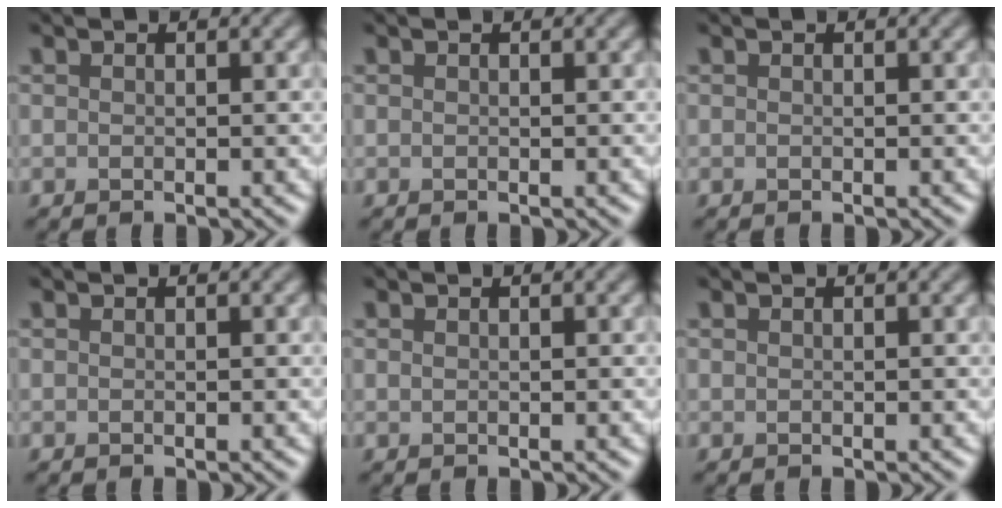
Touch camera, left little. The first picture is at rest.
{"total": 0.0}
{"total": 0.0}
{"total": 0.0}
{"total": 0.0}
{"total": 0.0}